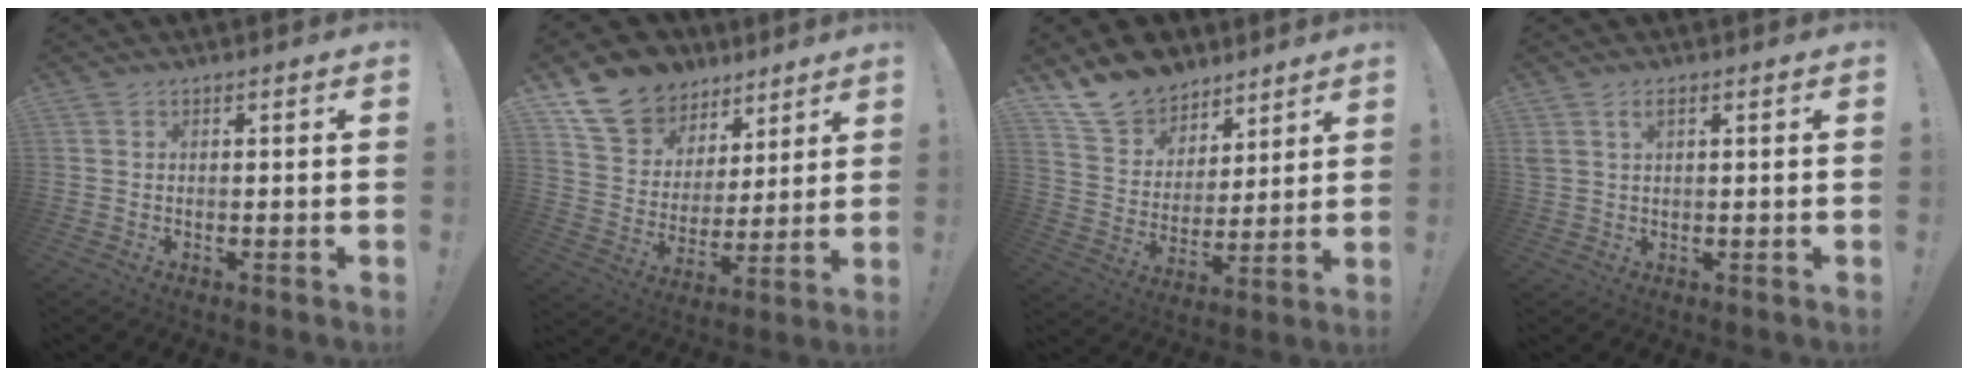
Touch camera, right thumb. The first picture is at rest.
{"total": 14.7, "force": [10.0, 10.0, 3.9], "torque": [-0.068, -0.064, 0.196]}
{"total": 14.2, "force": [11.3, 8.2, 2.8], "torque": [-0.064, -0.085, 0.221]}
{"total": 2.9, "force": [1.3, 1.5, 2.2], "torque": [-0.042, 0.003, 0.025]}